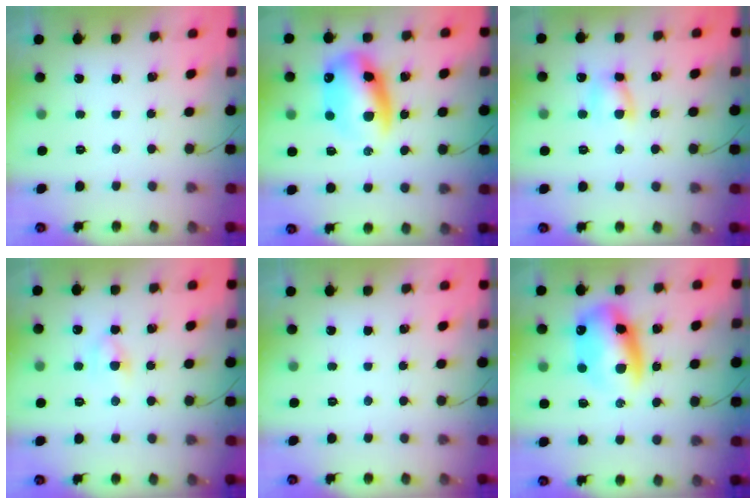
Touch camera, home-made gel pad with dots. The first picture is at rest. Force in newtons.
{"total": 14.2, "press": 13.8, "slide": 3.6}
{"total": 5.7, "press": 5.7, "slide": 0.2}
{"total": 4.4, "press": 4.2, "slide": 1.3}
{"total": 0.0}
{"total": 11.8, "press": 11.5, "slide": 2.7}